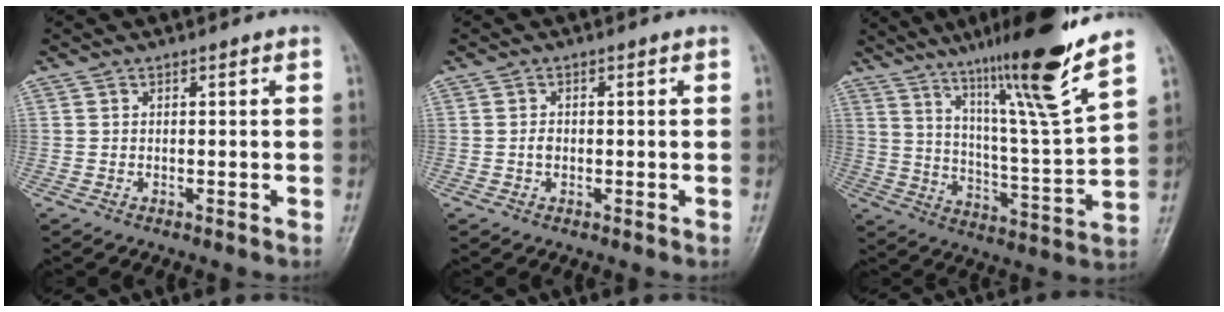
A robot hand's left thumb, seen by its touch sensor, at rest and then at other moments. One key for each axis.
{"total": 1.3, "fx": -0.3, "fy": 1.0, "fz": 0.8, "tx": -0.013, "ty": 0.002, "tz": -0.006}
{"total": 19.8, "fx": 13.7, "fy": 0.1, "fz": 14.2, "tx": -0.207, "ty": -0.074, "tz": 0.224}